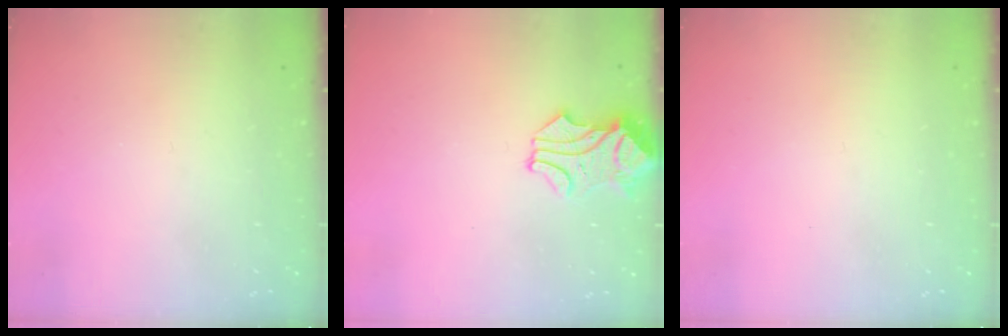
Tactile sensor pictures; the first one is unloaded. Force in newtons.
{"total": 0.0}
{"total": 0.0}